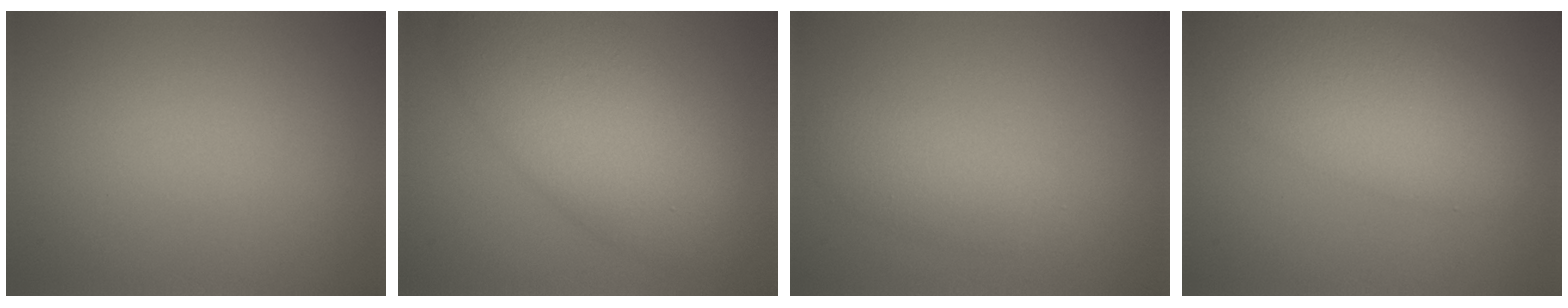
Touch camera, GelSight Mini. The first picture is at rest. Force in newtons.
{"total": 9.1, "press": 9.1, "slide": 0.4}
{"total": 2.7, "press": 2.7, "slide": 0.1}
{"total": 8.1, "press": 8.1, "slide": 0.4}